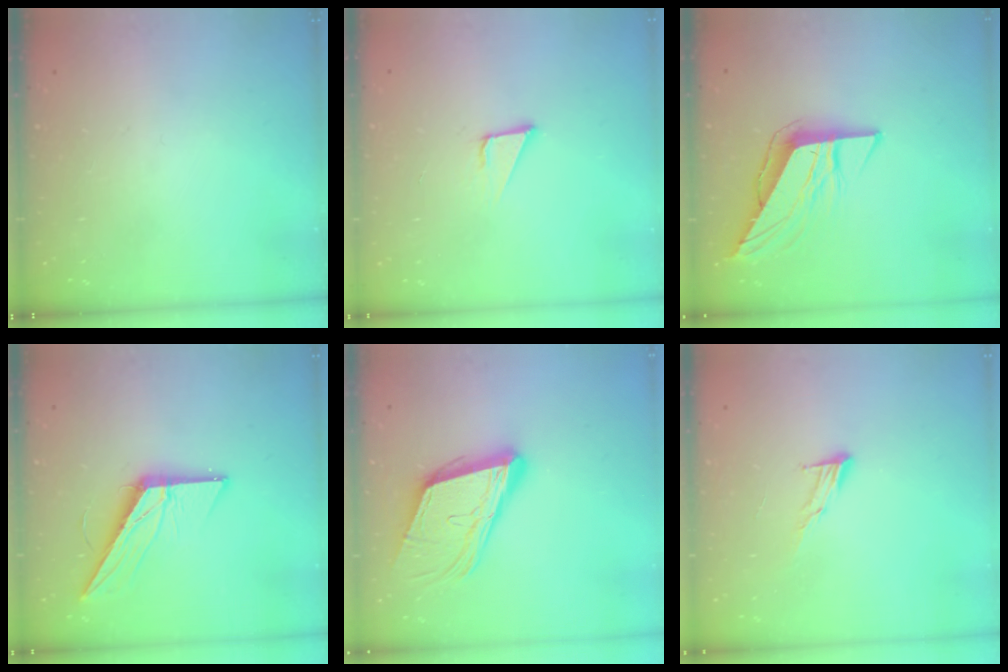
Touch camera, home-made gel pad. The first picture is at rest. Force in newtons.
{"total": 3.2, "press": 3.2, "slide": 0.2}
{"total": 9.3, "press": 9.3, "slide": 0.5}
{"total": 13.9, "press": 13.9, "slide": 0.5}
{"total": 16.0, "press": 15.6, "slide": 3.7}
{"total": 7.2, "press": 7.2, "slide": 0.6}